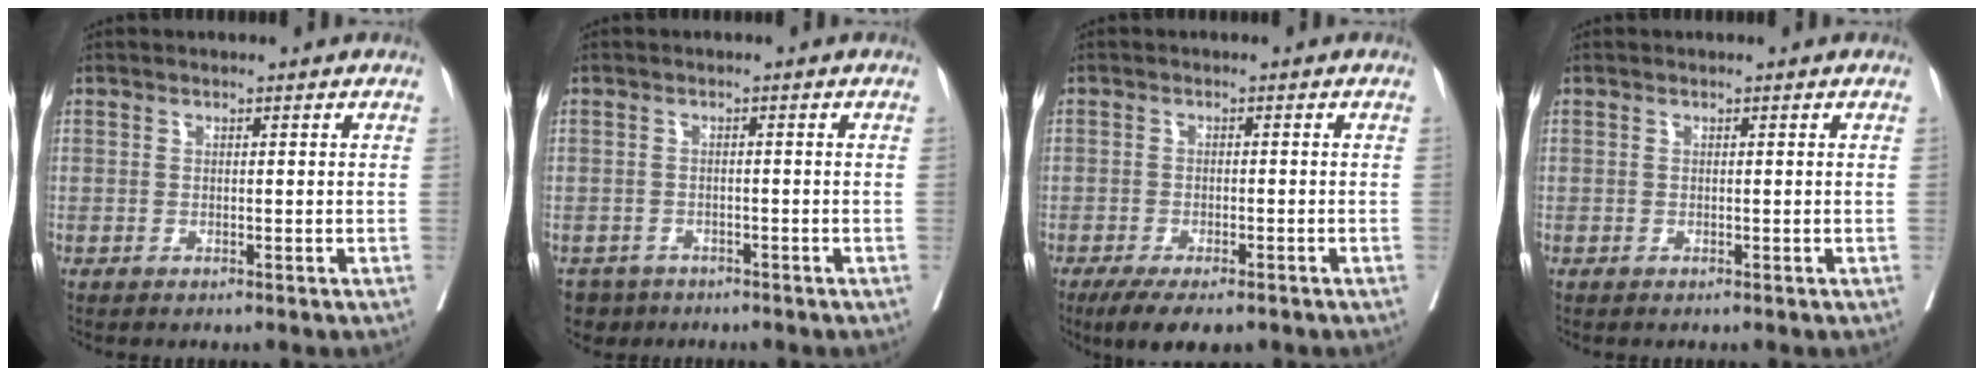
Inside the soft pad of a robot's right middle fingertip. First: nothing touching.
{"total": 4.3, "force": [-3.3, 2.7, 0.0], "torque": [0.002, 0.001, -0.056]}
{"total": 7.3, "force": [-5.4, 2.4, 4.3], "torque": [-0.064, -0.011, -0.084]}
{"total": 0.0}